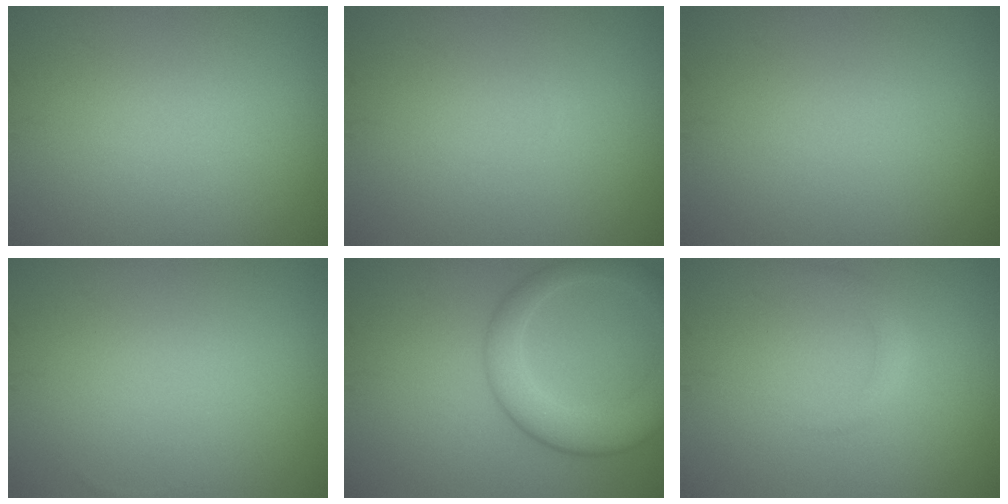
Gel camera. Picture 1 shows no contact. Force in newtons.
{"total": 0.0}
{"total": 0.0}
{"total": 0.0}
{"total": 5.8, "press": 5.8, "slide": 0.3}
{"total": 1.1, "press": 1.1, "slide": 0.1}